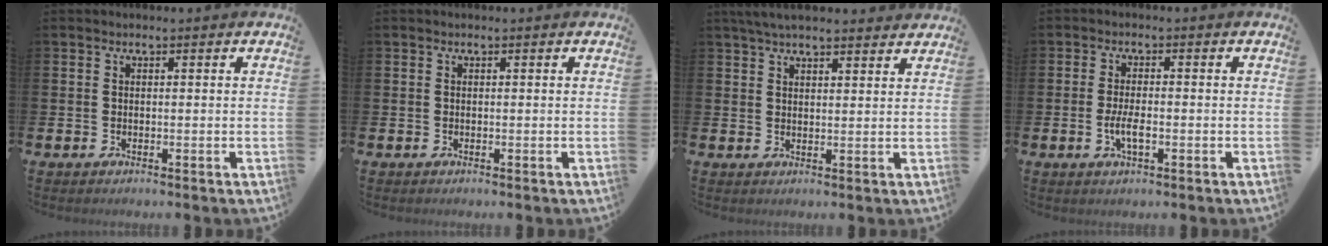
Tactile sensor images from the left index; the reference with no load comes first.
{"total": 0.0}
{"total": 4.3, "force": [4.0, 0.8, 1.5], "torque": [-0.038, -0.008, 0.074]}
{"total": 3.1, "force": [-0.8, 1.1, 2.8], "torque": [-0.053, -0.002, -0.019]}